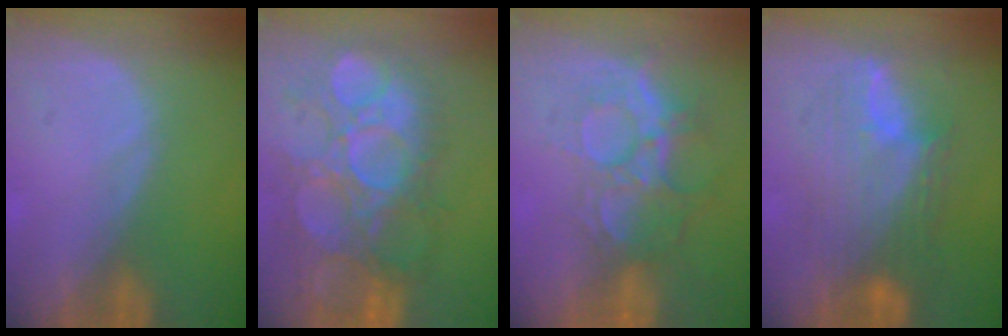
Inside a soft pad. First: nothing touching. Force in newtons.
{"total": 12.0, "press": 11.4, "slide": 3.7}
{"total": 9.4, "press": 8.0, "slide": 5.0}
{"total": 8.6, "press": 8.6, "slide": 0.3}